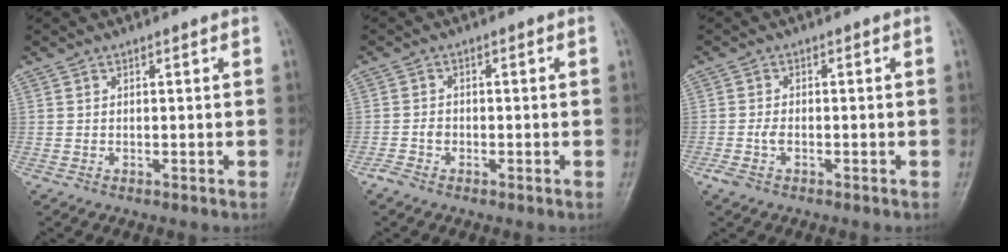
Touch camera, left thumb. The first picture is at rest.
{"total": 2.1, "force": [-1.4, 1.2, 0.9], "torque": [-0.025, 0.007, -0.029]}
{"total": 2.5, "force": [-1.2, 1.3, 1.8], "torque": [-0.051, 0.007, -0.025]}